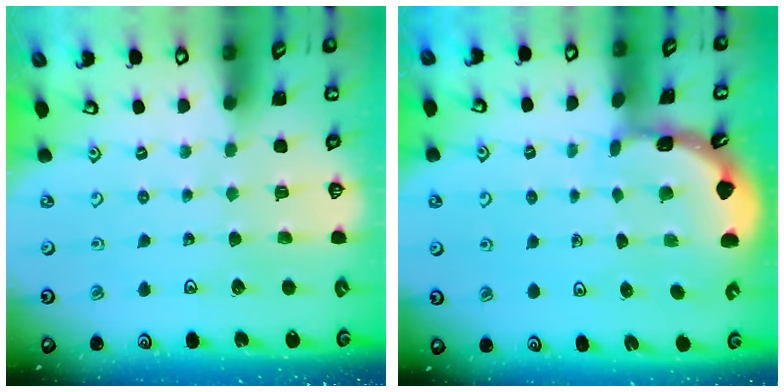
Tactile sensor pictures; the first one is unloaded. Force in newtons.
{"total": 1.8, "press": 1.8, "slide": 0.2}